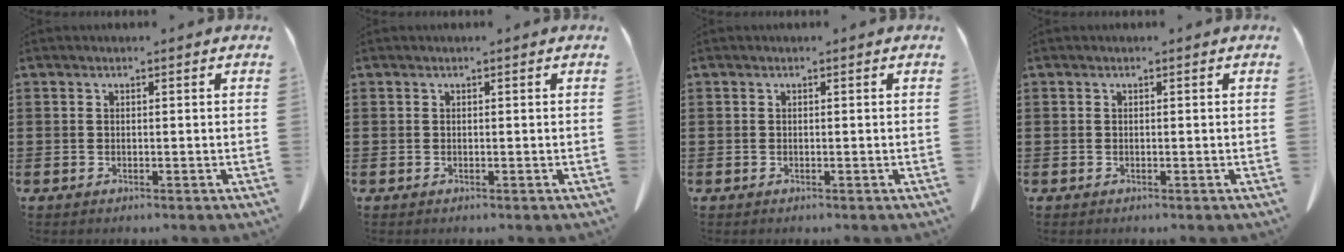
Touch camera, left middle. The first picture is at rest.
{"total": 0.0}
{"total": 0.0}
{"total": 0.0}